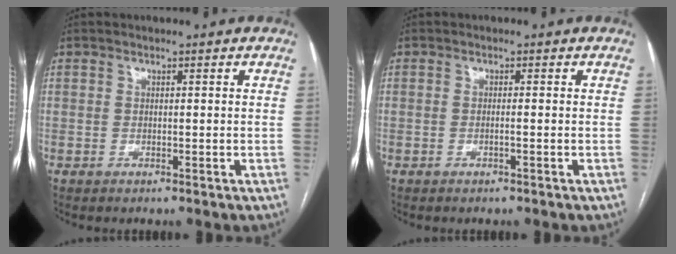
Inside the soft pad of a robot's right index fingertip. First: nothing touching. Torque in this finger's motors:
{"motor_torque": [-0.39, 0.47, -0.04, -0.01]}